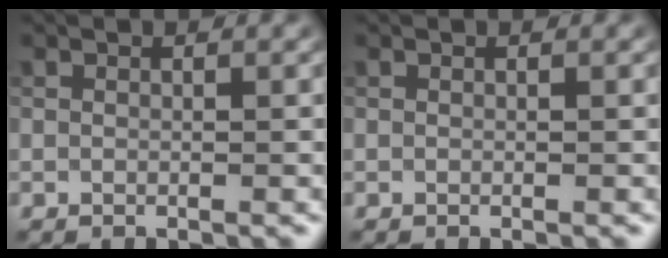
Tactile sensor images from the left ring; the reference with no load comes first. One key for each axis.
{"total": 0.0}